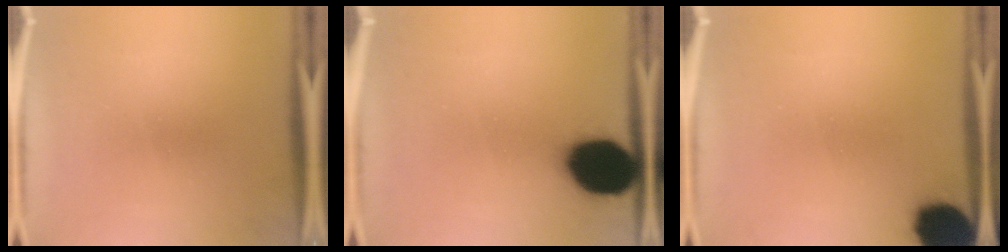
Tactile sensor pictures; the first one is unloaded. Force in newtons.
{"total": 18.4}
{"total": 15.4}